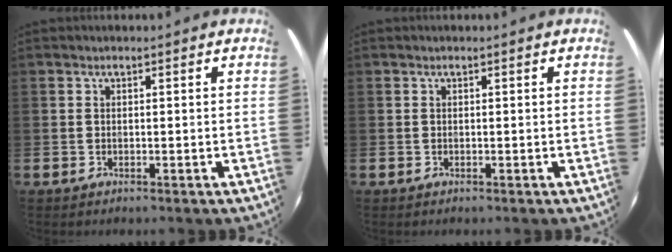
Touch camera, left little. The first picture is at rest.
{"total": 0.0}